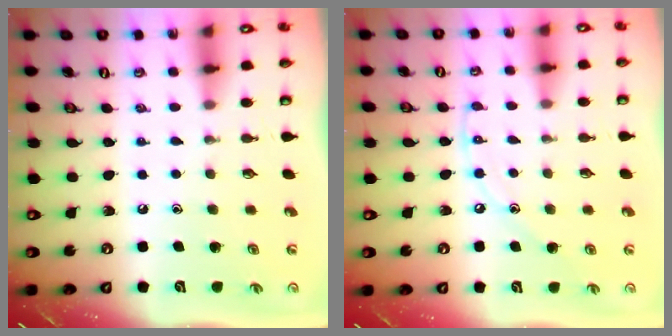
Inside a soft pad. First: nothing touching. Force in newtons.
{"total": 8.0, "press": 8.0, "slide": 0.8}